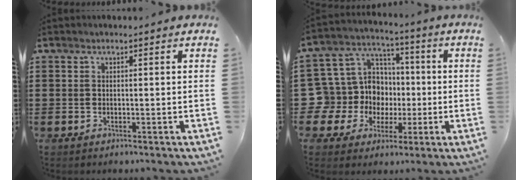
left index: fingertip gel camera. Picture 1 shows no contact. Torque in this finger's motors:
{"motor_torque": [0.98, 0.92, 0.30, 0.00]}